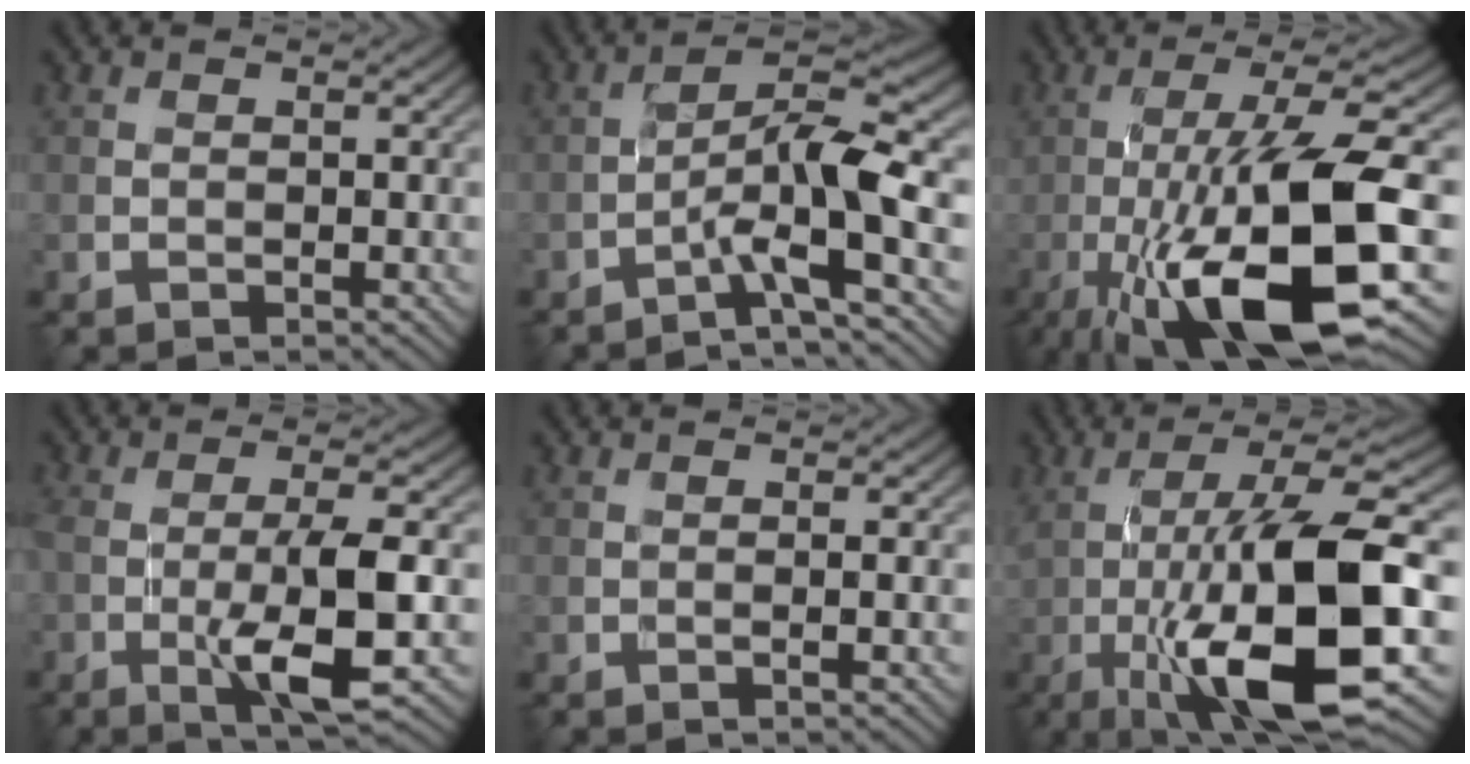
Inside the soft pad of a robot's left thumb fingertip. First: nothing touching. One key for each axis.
{"total": 9.1, "fx": -3.5, "fy": 1.8, "fz": 8.1, "tx": -0.130, "ty": 0.017, "tz": -0.075}
{"total": 16.9, "fx": -5.7, "fy": 4.1, "fz": 15.3, "tx": -0.252, "ty": 0.013, "tz": -0.101}
{"total": 8.7, "fx": -2.7, "fy": 1.8, "fz": 8.1, "tx": -0.137, "ty": 0.007, "tz": -0.051}
{"total": 0.8, "fx": -0.1, "fy": 0.0, "fz": 0.8, "tx": -0.013, "ty": 0.002, "tz": -0.004}
{"total": 16.7, "fx": -3.9, "fy": 4.3, "fz": 15.6, "tx": -0.262, "ty": 0.014, "tz": -0.067}